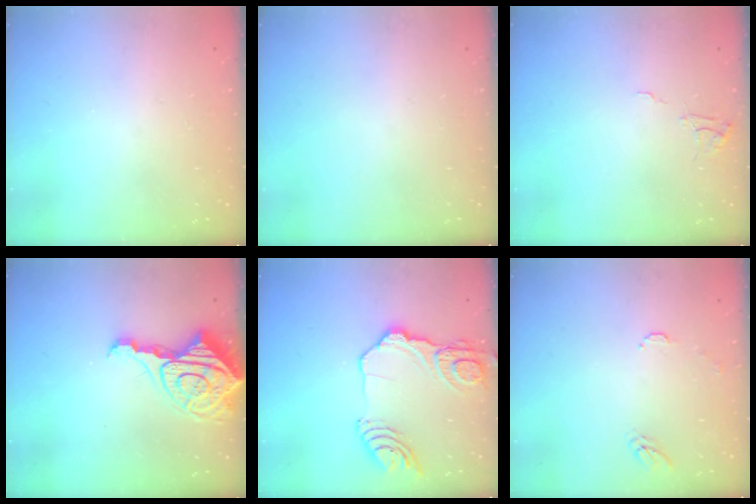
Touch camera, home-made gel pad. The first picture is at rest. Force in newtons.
{"total": 0.0}
{"total": 4.6, "press": 4.6, "slide": 0.4}
{"total": 14.3, "press": 14.2, "slide": 1.3}
{"total": 15.5, "press": 15.4, "slide": 1.8}
{"total": 8.0, "press": 8.0, "slide": 0.7}